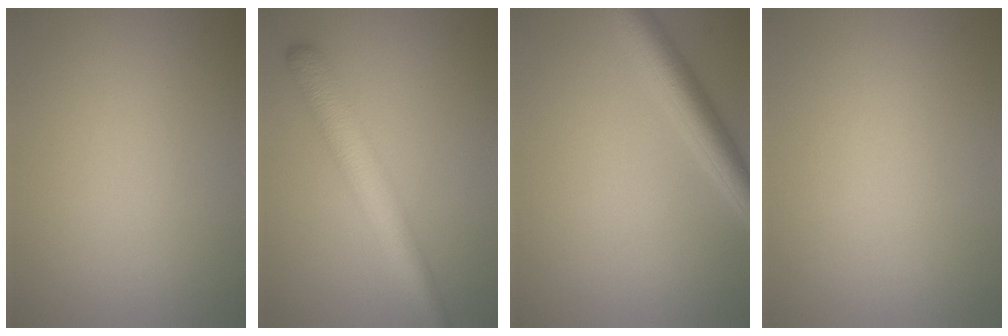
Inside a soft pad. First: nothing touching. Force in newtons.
{"total": 4.9, "press": 4.9, "slide": 0.1}
{"total": 4.3, "press": 4.3, "slide": 0.2}
{"total": 0.0}